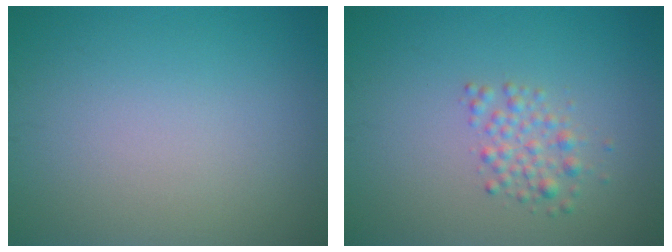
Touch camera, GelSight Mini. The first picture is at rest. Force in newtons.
{"total": 2.0, "press": 2.0, "slide": 0.1}